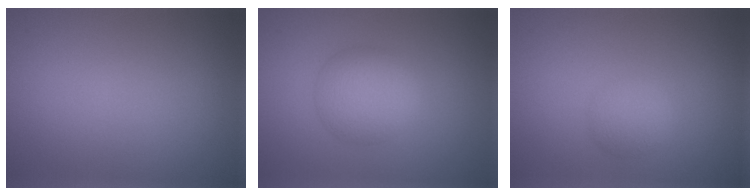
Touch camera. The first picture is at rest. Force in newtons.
{"total": 4.5, "press": 4.5, "slide": 0.1}
{"total": 2.1, "press": 2.1, "slide": 0.0}